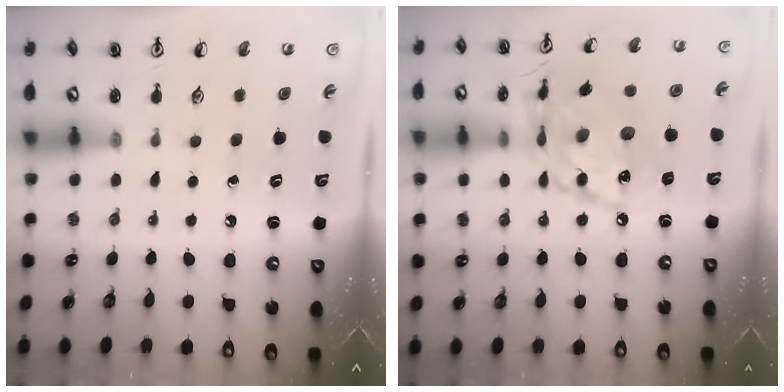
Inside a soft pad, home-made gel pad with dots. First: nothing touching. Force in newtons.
{"total": 16.0, "press": 16.0, "slide": 1.5}